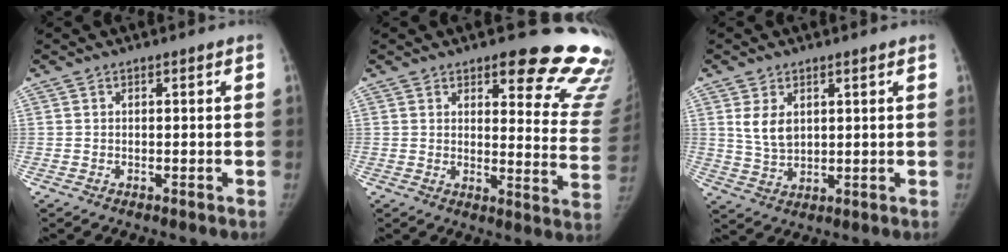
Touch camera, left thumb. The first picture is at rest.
{"total": 19.3, "force": [15.2, 6.3, 10.1], "torque": [-0.068, -0.117, 0.161]}
{"total": 5.6, "force": [2.0, 3.6, 3.8], "torque": [-0.058, -0.013, 0.048]}